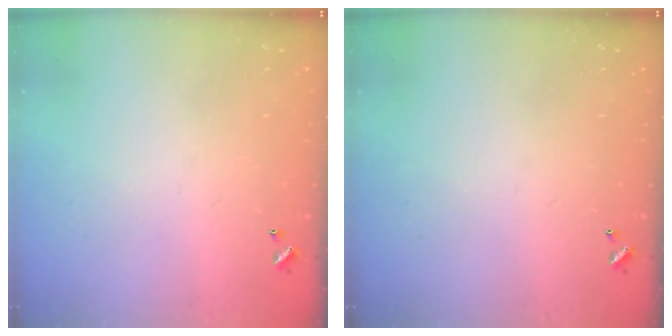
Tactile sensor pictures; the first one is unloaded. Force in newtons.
{"total": 0.0}